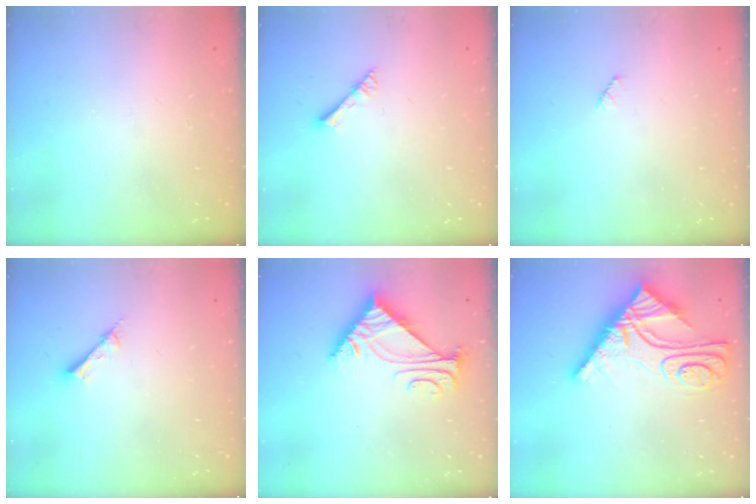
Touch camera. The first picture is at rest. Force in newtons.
{"total": 2.9, "press": 2.9, "slide": 0.3}
{"total": 2.5, "press": 2.5, "slide": 0.3}
{"total": 2.6, "press": 2.6, "slide": 0.1}
{"total": 7.0, "press": 7.0, "slide": 0.3}
{"total": 13.8, "press": 13.7, "slide": 1.7}